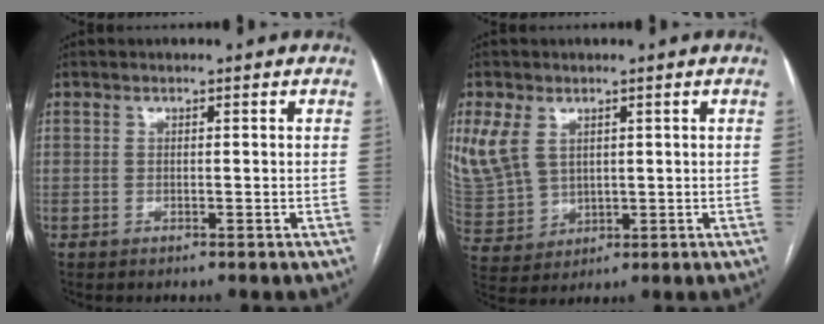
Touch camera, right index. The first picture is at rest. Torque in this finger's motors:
{"motor_torque": [1.00, 0.59, 0.47, 0.14]}